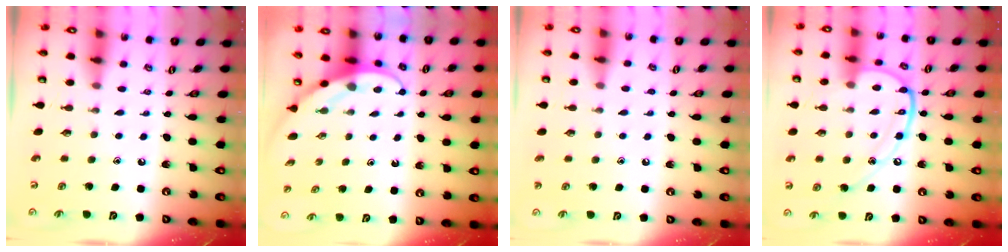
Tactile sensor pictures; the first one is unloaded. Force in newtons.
{"total": 3.8, "press": 3.8, "slide": 0.3}
{"total": 2.5, "press": 2.4, "slide": 0.3}
{"total": 14.5, "press": 14.5, "slide": 0.8}